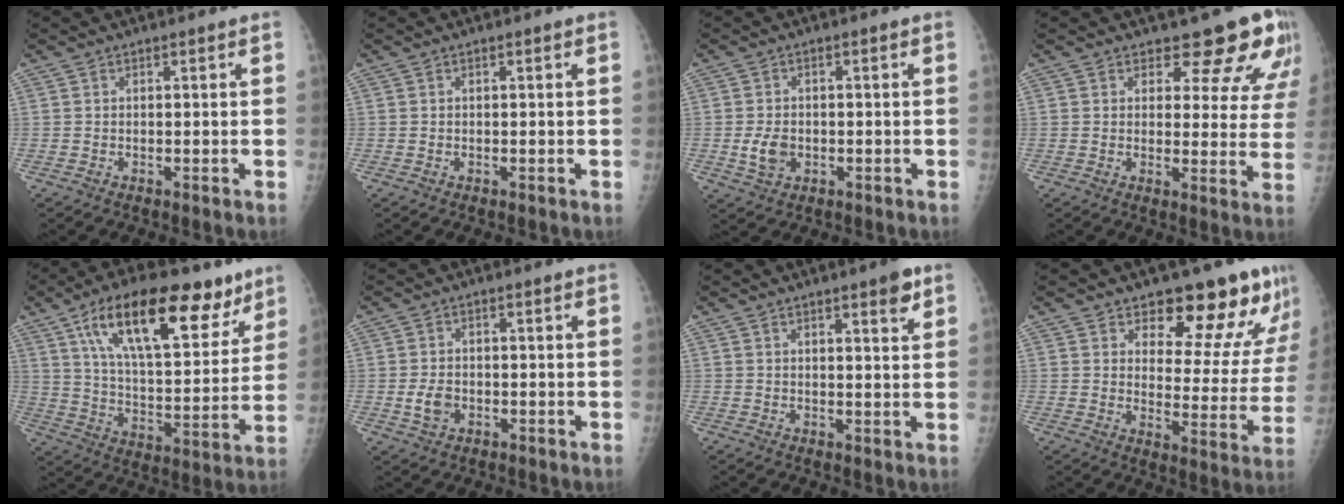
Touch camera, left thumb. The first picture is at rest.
{"total": 0.0}
{"total": 4.2, "force": [-1.1, 3.2, 2.6], "torque": [-0.042, -0.001, -0.014]}
{"total": 11.2, "force": [9.6, 4.7, 3.3], "torque": [0.006, -0.063, 0.090]}
{"total": 24.1, "force": [13.3, 10.2, 17.4], "torque": [-0.238, -0.028, 0.217]}
{"total": 3.4, "force": [-1.1, 2.6, 2.0], "torque": [-0.033, 0.002, -0.016]}
{"total": 4.2, "force": [2.5, 0.8, 3.3], "torque": [-0.040, -0.014, 0.032]}
{"total": 16.0, "force": [12.6, 6.2, 7.6], "torque": [-0.042, -0.091, 0.157]}